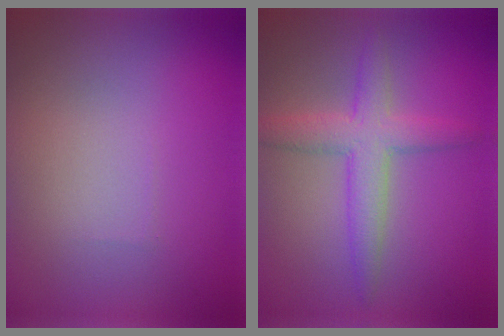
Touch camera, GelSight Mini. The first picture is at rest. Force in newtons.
{"total": 4.0, "press": 4.0, "slide": 0.1}